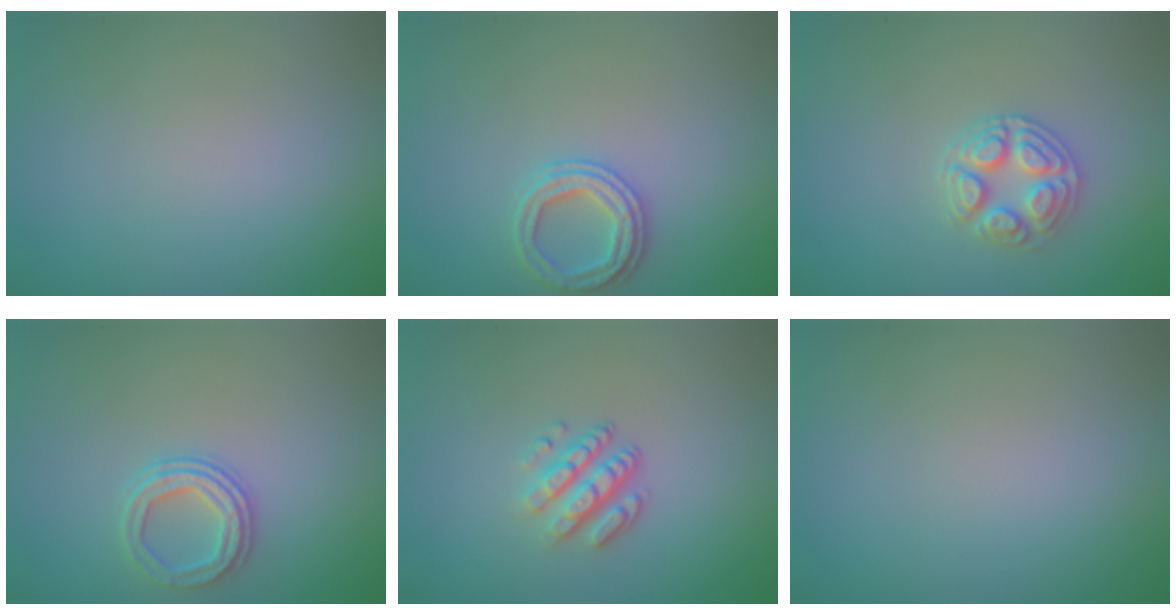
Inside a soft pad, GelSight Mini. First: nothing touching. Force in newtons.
{"total": 2.4, "press": 2.4, "slide": 0.1}
{"total": 2.8, "press": 2.7, "slide": 0.9}
{"total": 2.7, "press": 2.4, "slide": 1.2}
{"total": 3.3, "press": 2.4, "slide": 2.2}
{"total": 0.0}